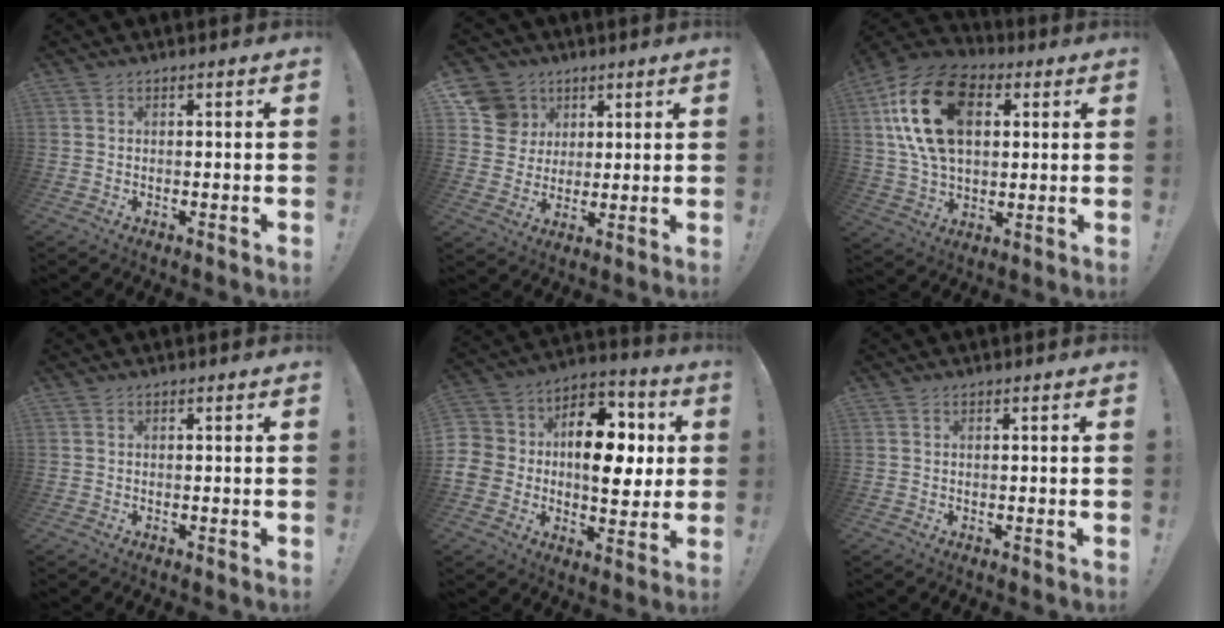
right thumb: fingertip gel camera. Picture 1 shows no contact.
{"total": 10.7, "force": [4.3, 9.6, 2.3], "torque": [-0.026, -0.018, 0.089]}
{"total": 21.8, "force": [6.2, 13.8, 15.7], "torque": [-0.300, -0.007, 0.111]}
{"total": 0.0}
{"total": 16.2, "force": [-0.4, 12.1, 10.8], "torque": [-0.156, 0.014, -0.007]}
{"total": 0.0}